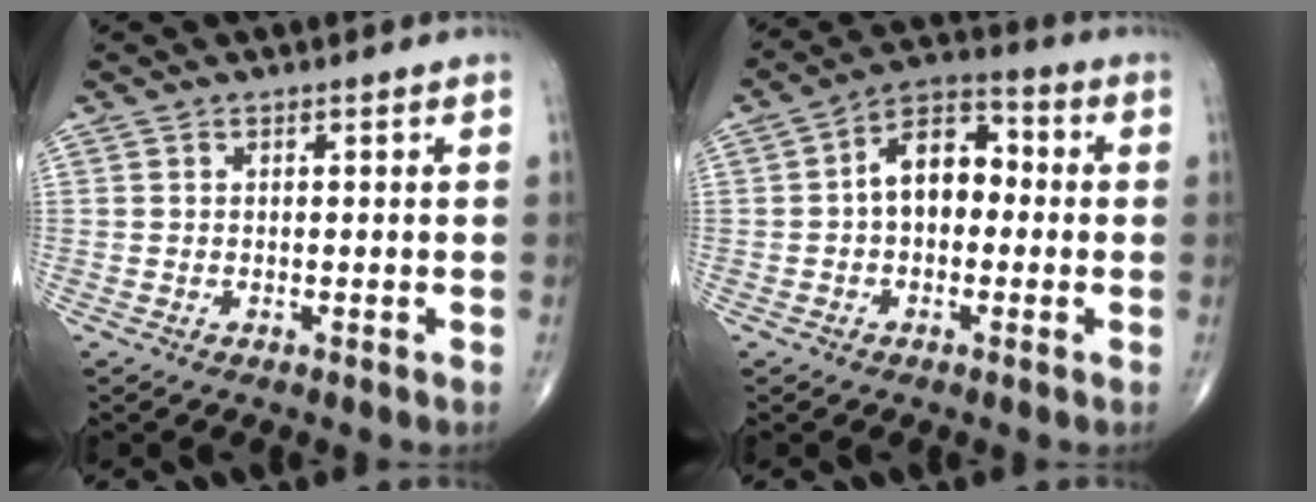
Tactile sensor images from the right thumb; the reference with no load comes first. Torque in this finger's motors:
{"motor_torque": [-0.58, 0.61, 0.67, 0.43, 0.07]}